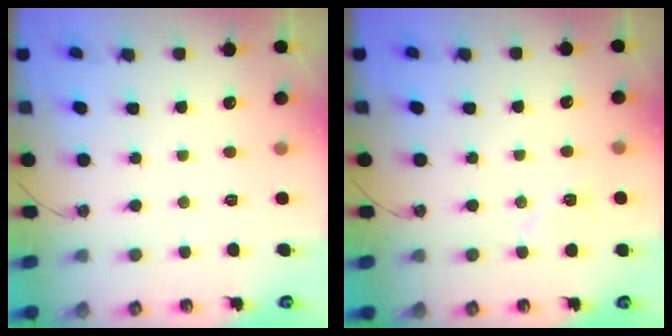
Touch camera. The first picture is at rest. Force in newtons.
{"total": 6.3, "press": 6.1, "slide": 1.6}